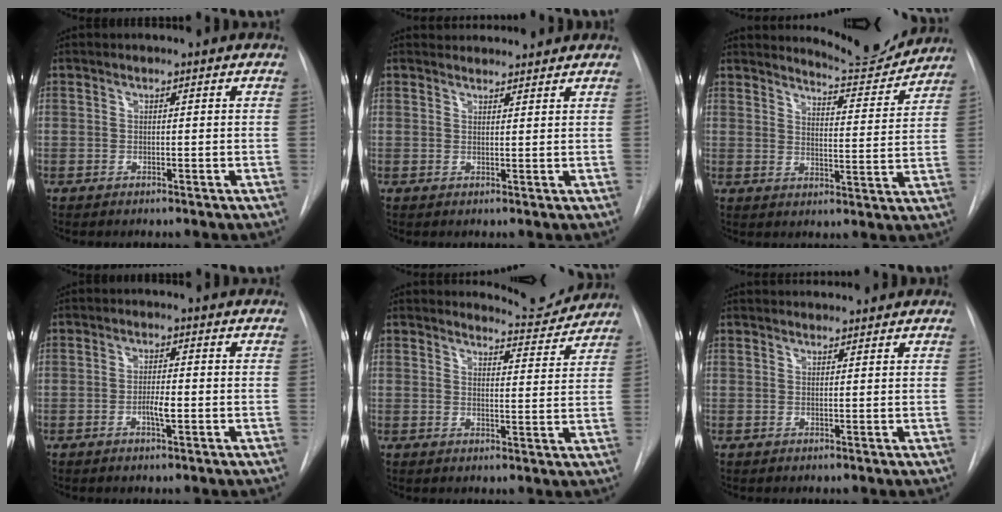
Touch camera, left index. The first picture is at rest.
{"total": 4.9, "force": [4.8, 0.8, 0.4], "torque": [-0.007, 0.025, 0.062]}
{"total": 8.9, "force": [8.9, 0.3, 0.2], "torque": [-0.005, -0.026, 0.118]}
{"total": 2.3, "force": [-0.7, 0.3, 2.2], "torque": [-0.039, 0.000, -0.012]}
{"total": 5.9, "force": [5.8, 0.4, -0.8], "torque": [0.009, -0.024, 0.068]}
{"total": 4.7, "force": [4.6, 0.6, 0.9], "torque": [-0.014, 0.032, 0.059]}